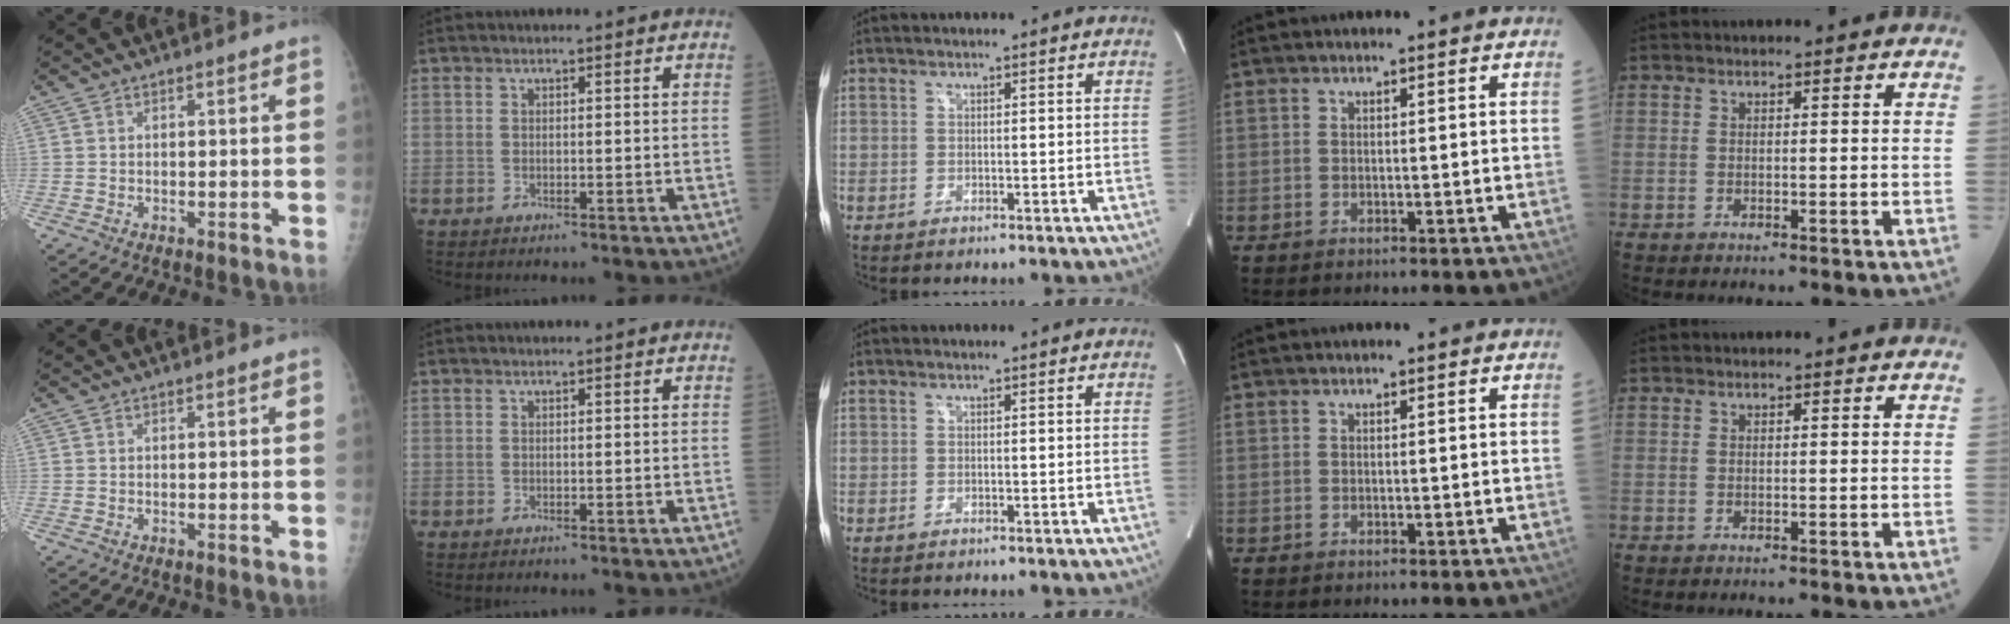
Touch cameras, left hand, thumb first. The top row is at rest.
{}